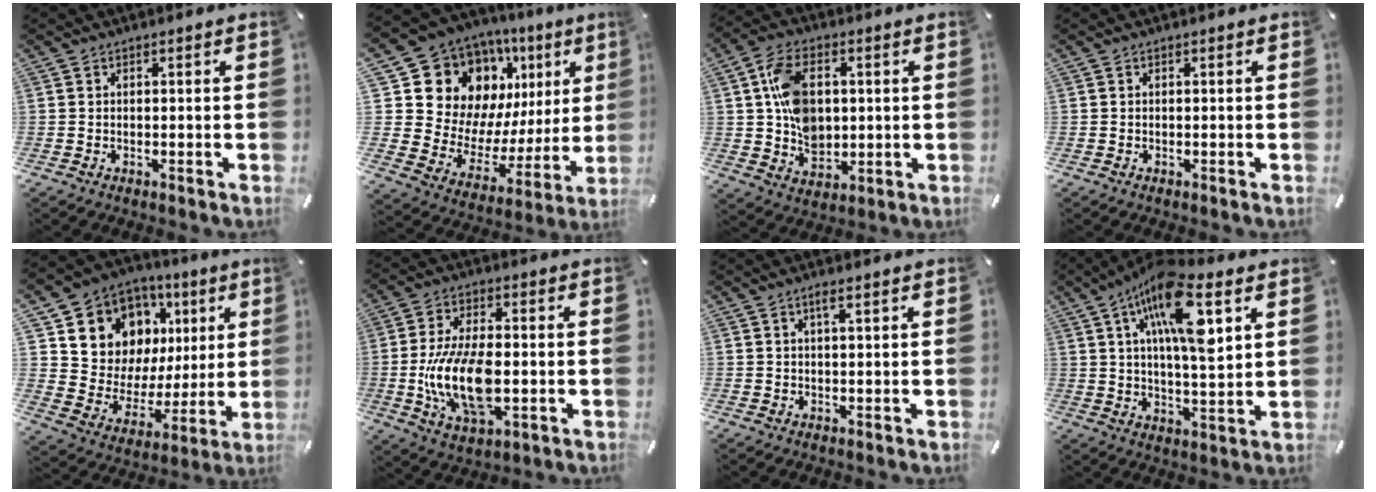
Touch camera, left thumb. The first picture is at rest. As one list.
[{"total": 17.2, "force": [10.1, 12.2, 6.7], "torque": [-0.106, -0.096, 0.202]}, {"total": 12.0, "force": [1.7, 8.7, 8.1], "torque": [-0.154, 0.011, 0.035]}, {"total": 0.0}, {"total": 12.0, "force": [6.4, 9.9, 2.1], "torque": [-0.044, -0.068, 0.130]}, {"total": 15.4, "force": [-2.2, 8.0, 12.9], "torque": [-0.265, -0.010, -0.037]}, {"total": 2.2, "force": [1.0, 0.4, 2.0], "torque": [-0.040, 0.002, 0.016]}, {"total": 17.4, "force": [7.9, 5.8, 14.4], "torque": [-0.258, -0.022, 0.122]}]